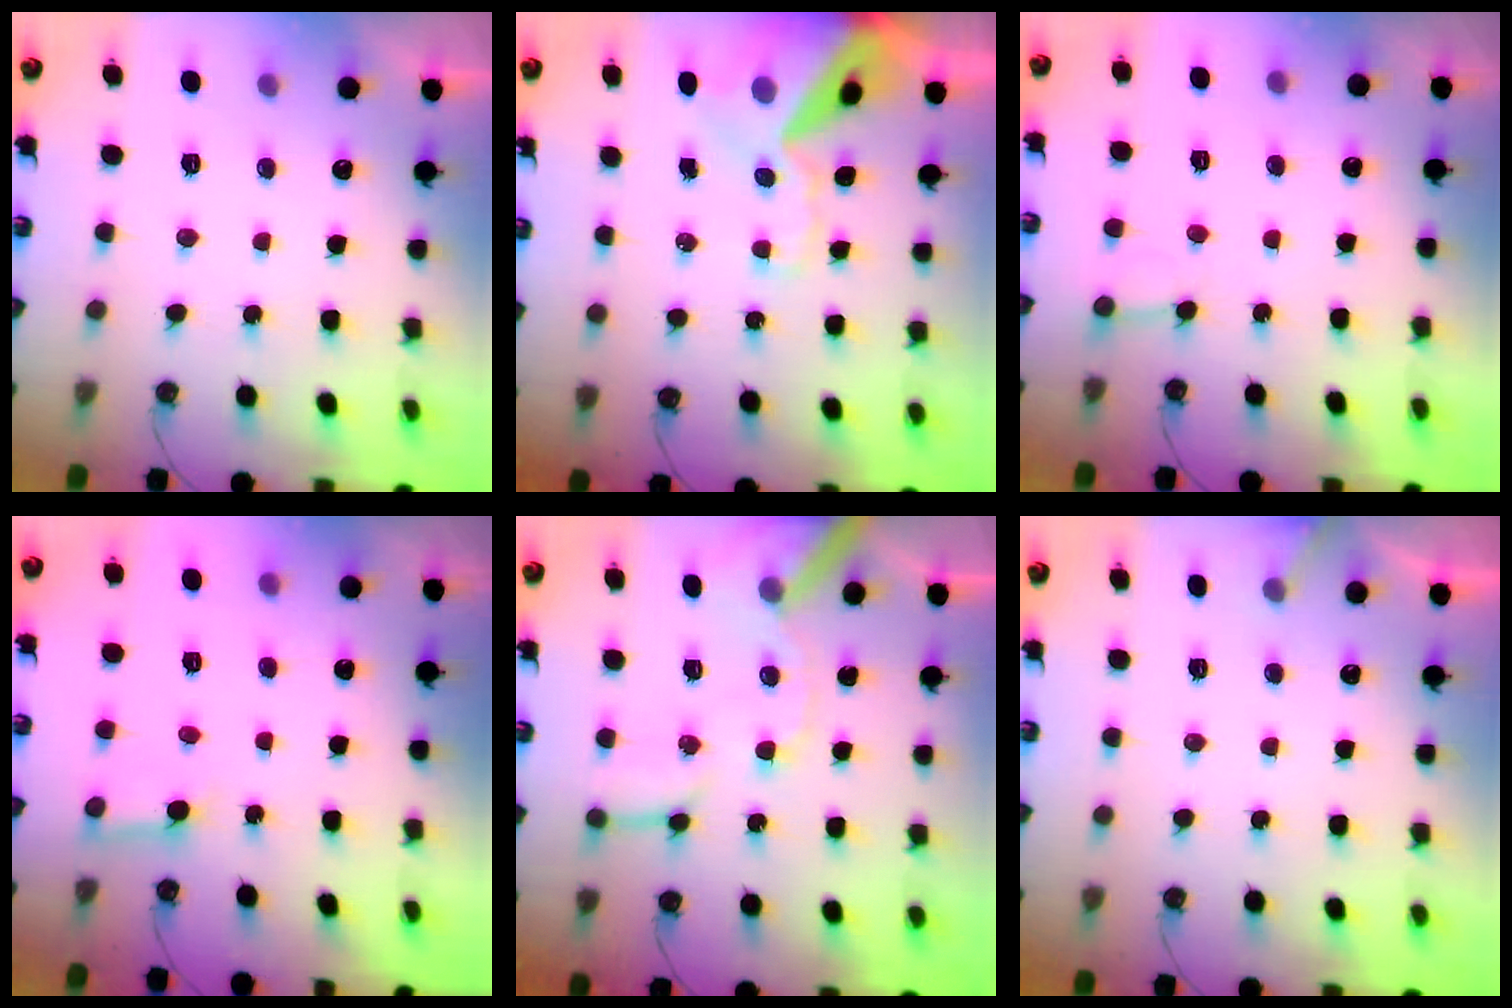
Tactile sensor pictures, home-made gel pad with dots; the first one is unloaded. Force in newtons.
{"total": 17.5, "press": 17.3, "slide": 2.8}
{"total": 3.3, "press": 3.3, "slide": 0.3}
{"total": 2.8, "press": 2.8, "slide": 0.3}
{"total": 14.7, "press": 14.5, "slide": 1.9}
{"total": 3.7, "press": 3.7, "slide": 0.2}